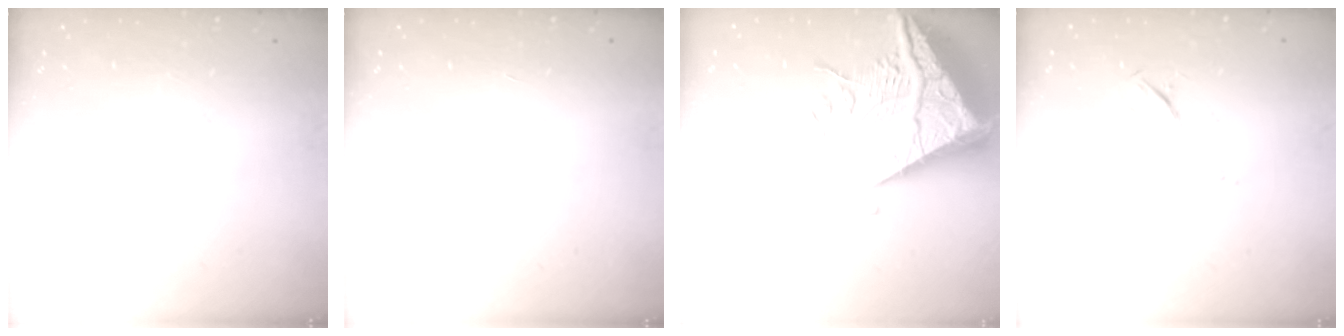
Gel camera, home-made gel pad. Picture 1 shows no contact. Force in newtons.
{"total": 1.7, "press": 1.7, "slide": 0.1}
{"total": 13.3, "press": 13.2, "slide": 1.4}
{"total": 6.4, "press": 6.3, "slide": 1.2}